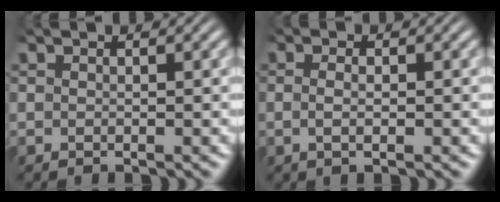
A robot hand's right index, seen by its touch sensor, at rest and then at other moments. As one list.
[{"total": 1.5, "force": [-0.4, 0.1, 1.5], "torque": [-0.031, -0.006, -0.005]}]